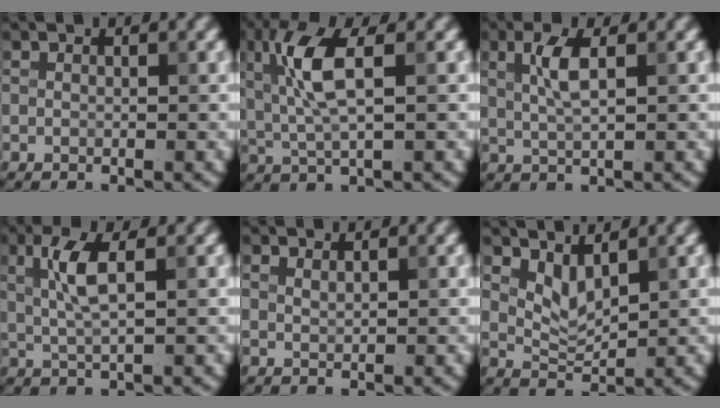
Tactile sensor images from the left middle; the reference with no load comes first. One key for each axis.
{"total": 5.2, "fx": 1.2, "fy": 1.4, "fz": 4.8, "tx": -0.107, "ty": 0.005, "tz": 0.026}
{"total": 2.8, "fx": 0.9, "fy": 0.7, "fz": 2.6, "tx": -0.054, "ty": 0.004, "tz": 0.017}
{"total": 3.6, "fx": 0.9, "fy": 0.9, "fz": 3.3, "tx": -0.074, "ty": 0.003, "tz": 0.019}
{"total": 0.6, "fx": 0.5, "fy": 0.1, "fz": 0.2, "tx": -0.003, "ty": 0.000, "tz": 0.012}
{"total": 2.3, "fx": 1.6, "fy": 0.9, "fz": 1.4, "tx": -0.031, "ty": -0.010, "tz": 0.036}